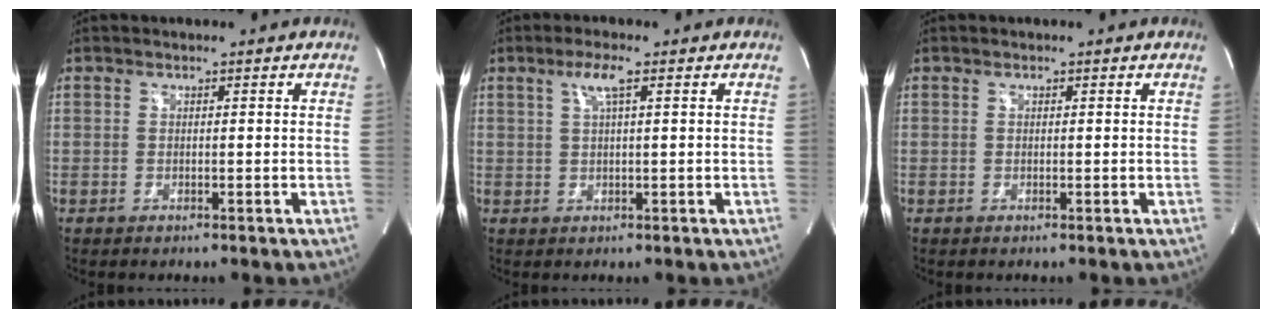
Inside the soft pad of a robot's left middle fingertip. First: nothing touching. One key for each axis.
{"total": 3.3, "fx": 1.5, "fy": 0.0, "fz": 2.9, "tx": -0.064, "ty": 0.003, "tz": 0.031}
{"total": 0.0}